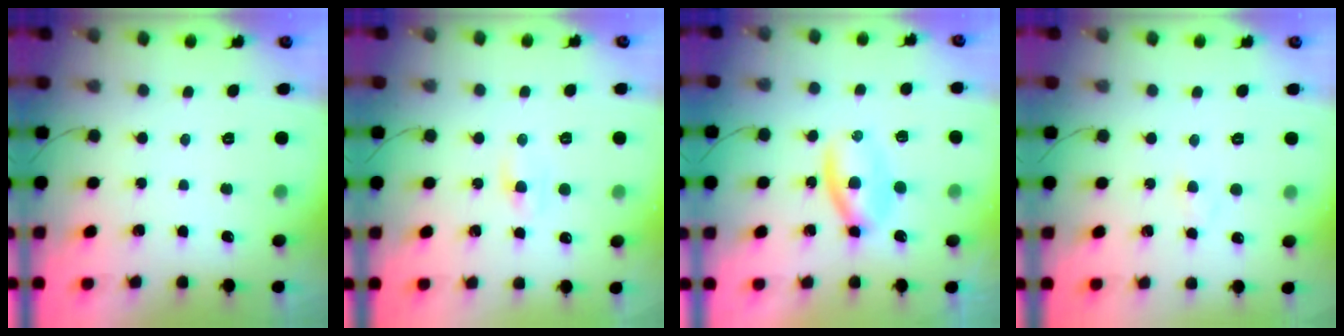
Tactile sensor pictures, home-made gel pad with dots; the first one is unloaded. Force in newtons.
{"total": 2.0, "press": 1.8, "slide": 0.9}
{"total": 4.5, "press": 4.4, "slide": 1.0}
{"total": 1.8, "press": 1.6, "slide": 0.9}